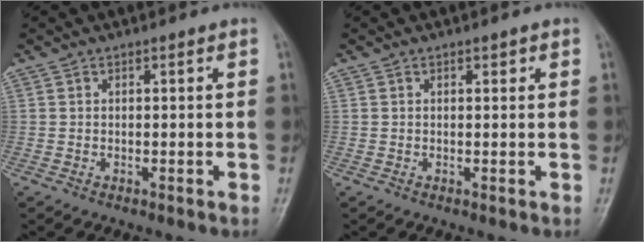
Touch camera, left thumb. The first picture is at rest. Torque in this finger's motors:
{"motor_torque": [-0.12, -0.05, -0.12, -0.03, 0.00]}